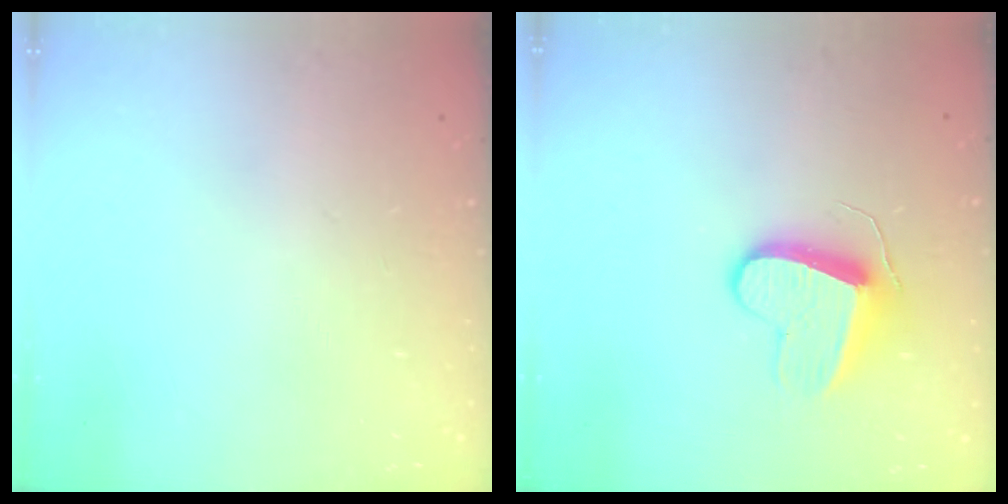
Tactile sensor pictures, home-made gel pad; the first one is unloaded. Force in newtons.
{"total": 9.5, "press": 9.5, "slide": 0.7}